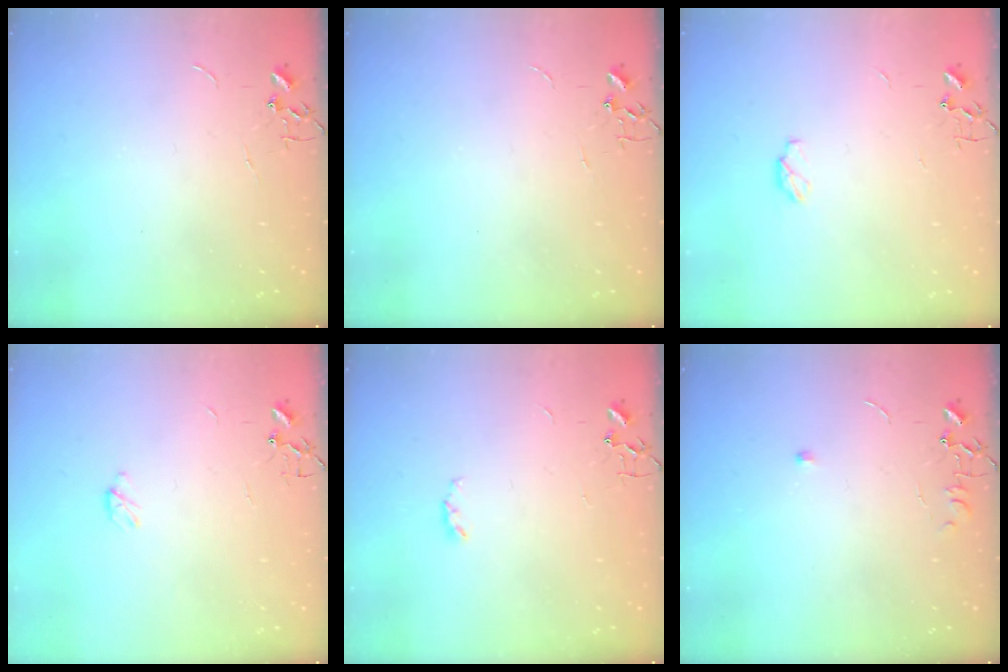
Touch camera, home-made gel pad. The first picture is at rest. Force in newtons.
{"total": 0.0}
{"total": 4.0, "press": 3.9, "slide": 0.6}
{"total": 2.9, "press": 2.9, "slide": 0.4}
{"total": 3.3, "press": 3.3, "slide": 0.5}
{"total": 4.3, "press": 4.3, "slide": 0.6}